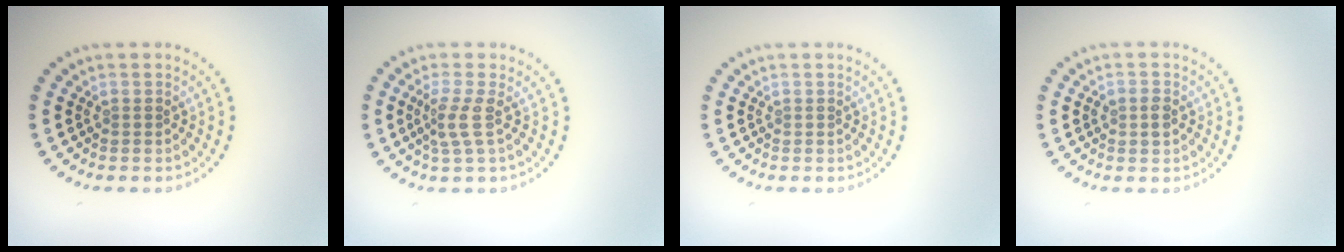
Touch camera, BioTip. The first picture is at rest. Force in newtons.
{"total": 2.2, "press": 1.6, "slide": 1.5}
{"total": 0.0}
{"total": 1.4, "press": 1.4, "slide": 0.1}